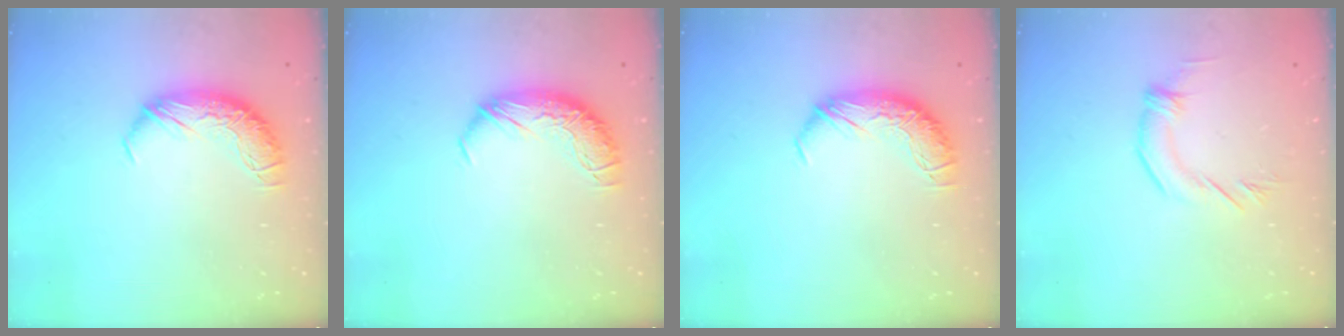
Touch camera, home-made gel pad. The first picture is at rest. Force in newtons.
{"total": 0.0}
{"total": 0.0}
{"total": 2.8, "press": 2.8, "slide": 0.2}